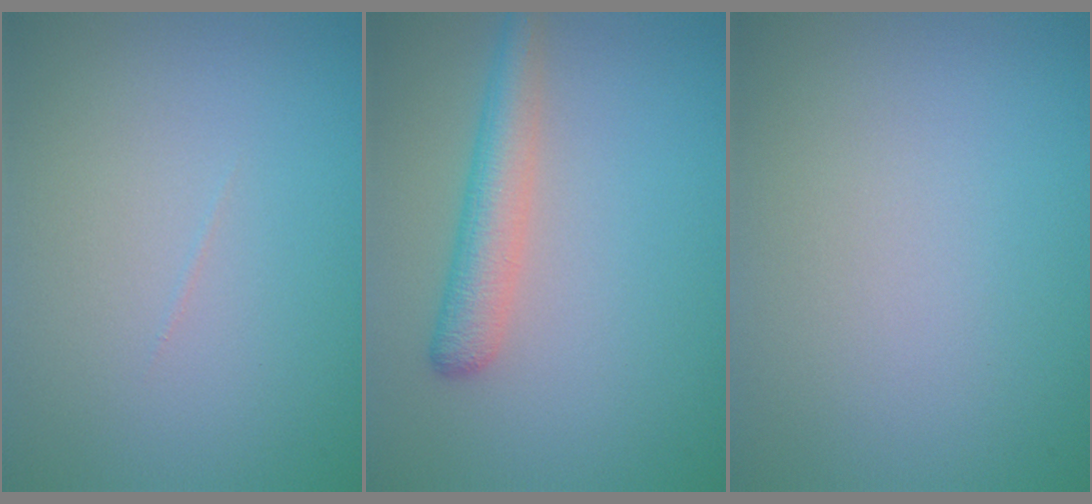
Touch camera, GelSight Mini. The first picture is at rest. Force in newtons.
{"total": 3.3, "press": 3.3, "slide": 0.1}
{"total": 0.0}